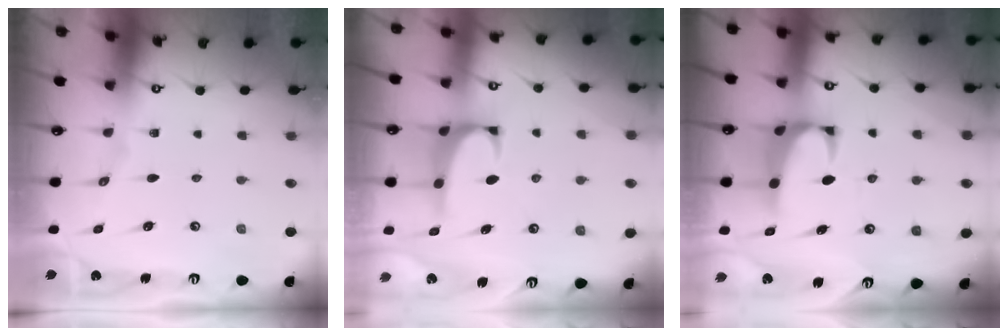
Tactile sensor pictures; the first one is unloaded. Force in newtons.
{"total": 1.0, "press": 0.9, "slide": 0.4}
{"total": 2.5, "press": 2.3, "slide": 1.1}